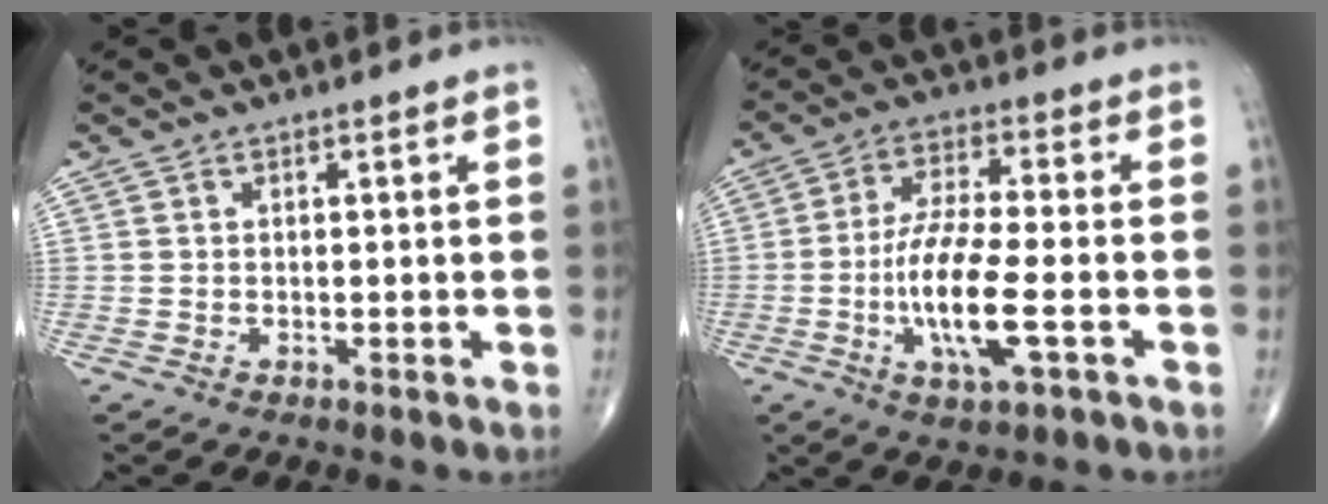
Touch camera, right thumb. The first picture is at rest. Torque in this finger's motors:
{"motor_torque": [2.79, 2.22, 1.29, -0.23, 0.42]}